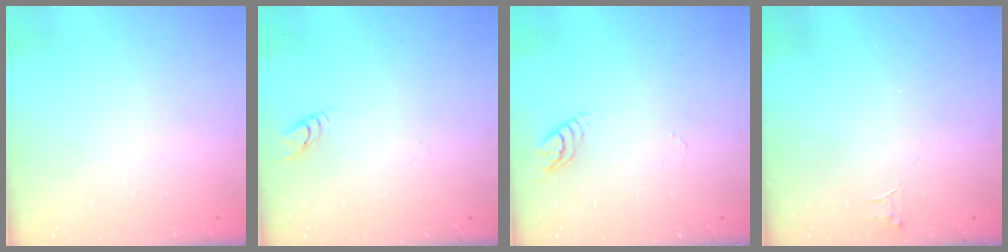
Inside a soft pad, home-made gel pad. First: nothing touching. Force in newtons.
{"total": 2.8, "press": 2.8, "slide": 0.2}
{"total": 3.8, "press": 3.8, "slide": 0.6}
{"total": 2.8, "press": 2.8, "slide": 0.2}